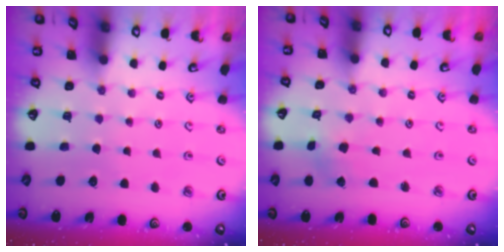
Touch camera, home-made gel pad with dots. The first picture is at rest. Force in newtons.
{"total": 0.0}